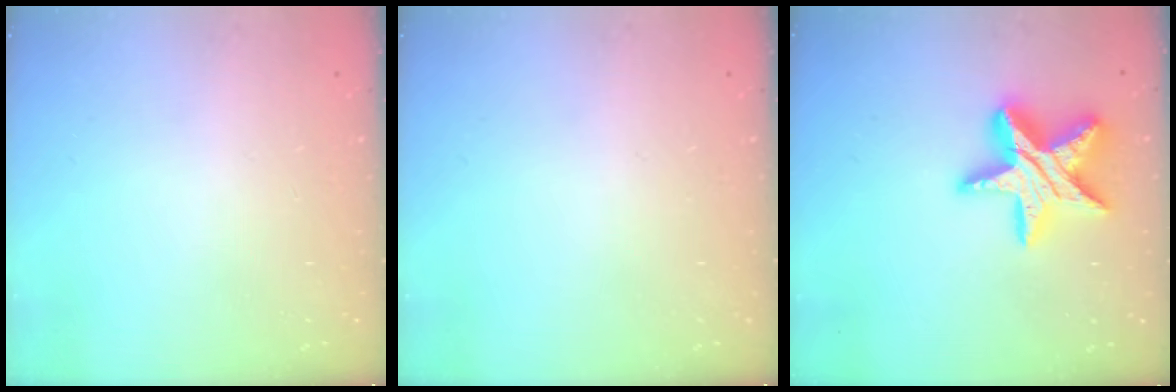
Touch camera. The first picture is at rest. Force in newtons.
{"total": 0.0}
{"total": 19.8, "press": 19.7, "slide": 1.5}